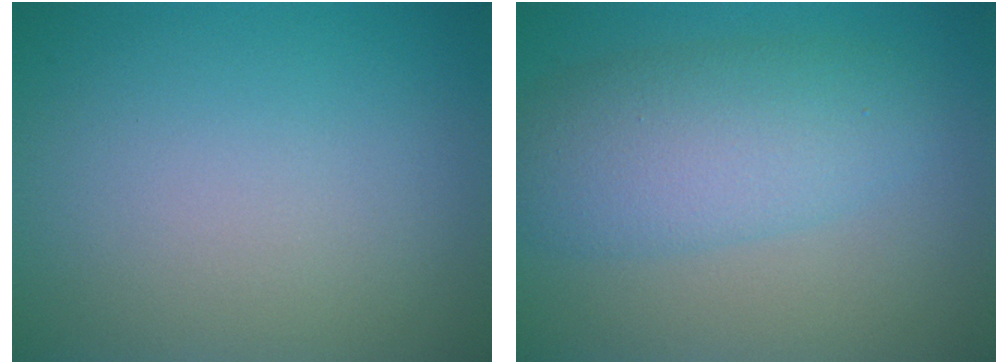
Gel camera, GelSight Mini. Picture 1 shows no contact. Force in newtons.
{"total": 5.9, "press": 5.9, "slide": 0.1}